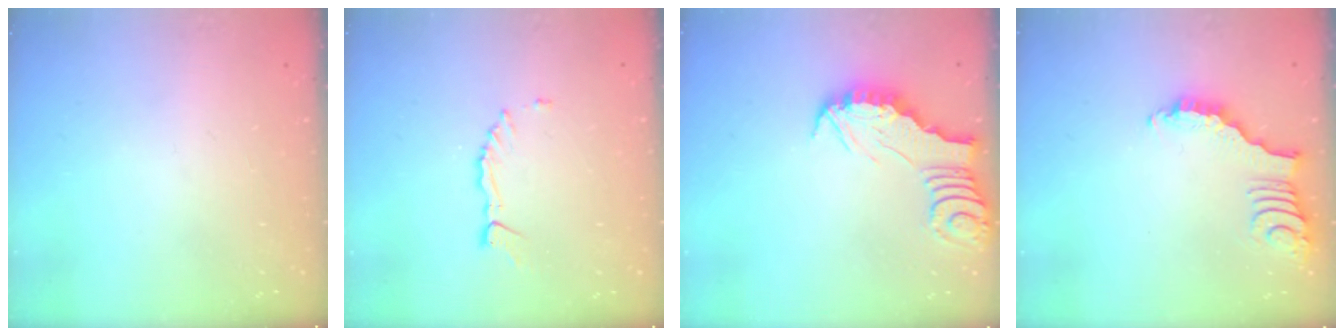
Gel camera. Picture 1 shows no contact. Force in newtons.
{"total": 4.1, "press": 4.1, "slide": 0.4}
{"total": 2.7, "press": 2.7, "slide": 0.2}
{"total": 2.2, "press": 2.2, "slide": 0.4}